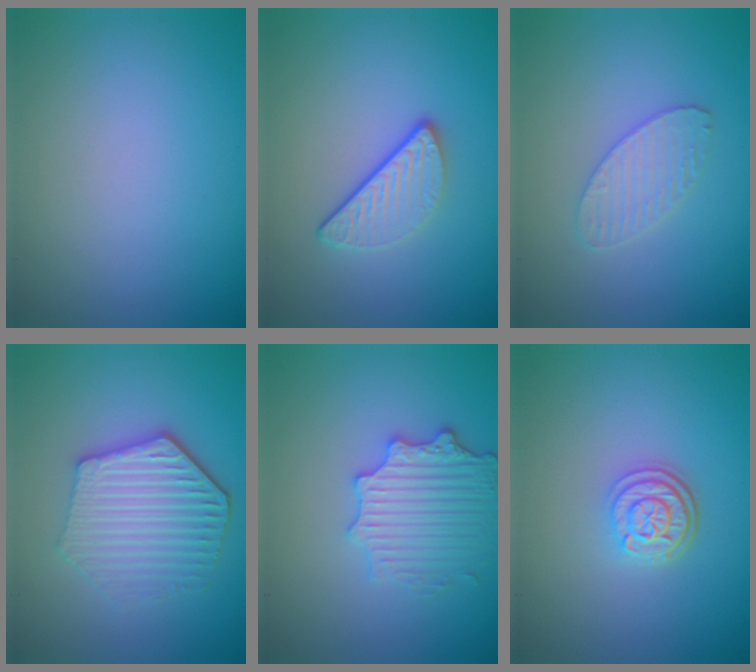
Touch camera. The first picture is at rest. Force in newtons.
{"total": 3.0, "press": 2.3, "slide": 1.9}
{"total": 2.3, "press": 2.3, "slide": 0.2}
{"total": 5.3, "press": 4.3, "slide": 3.0}
{"total": 3.5, "press": 3.3, "slide": 1.0}
{"total": 3.0, "press": 2.4, "slide": 1.8}